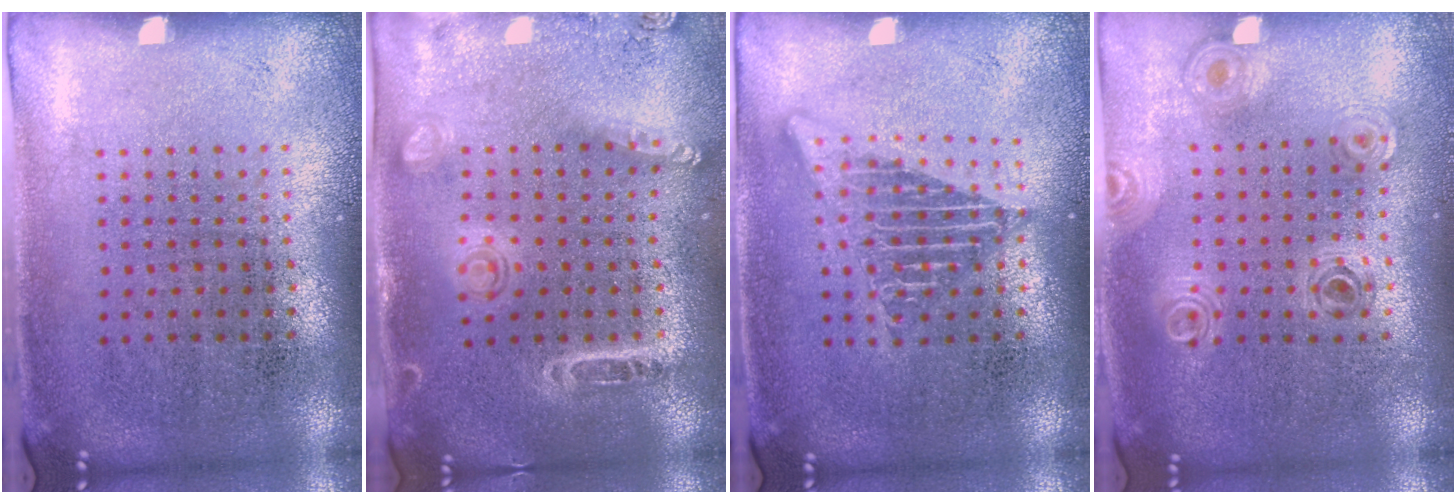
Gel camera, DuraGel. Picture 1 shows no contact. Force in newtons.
{"total": 1.5, "press": 1.4, "slide": 0.6}
{"total": 2.0, "press": 2.0, "slide": 0.2}
{"total": 0.8, "press": 0.8, "slide": 0.2}